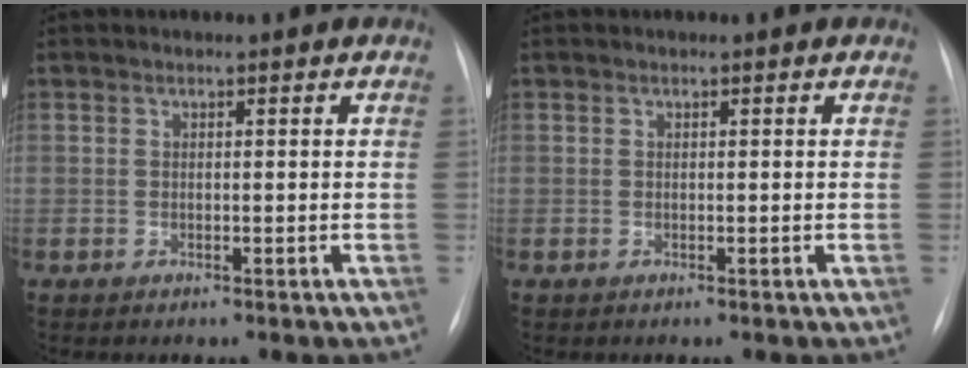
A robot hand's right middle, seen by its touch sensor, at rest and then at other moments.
{"total": 0.0}